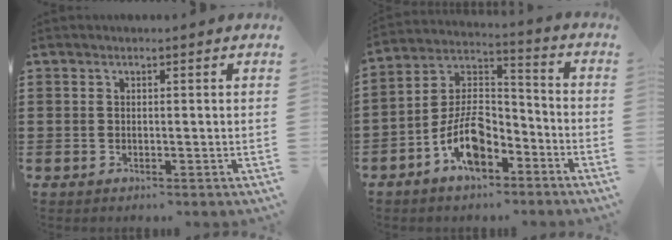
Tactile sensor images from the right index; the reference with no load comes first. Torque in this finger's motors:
{"motor_torque": [2.14, 0.00, 1.05, 0.21]}